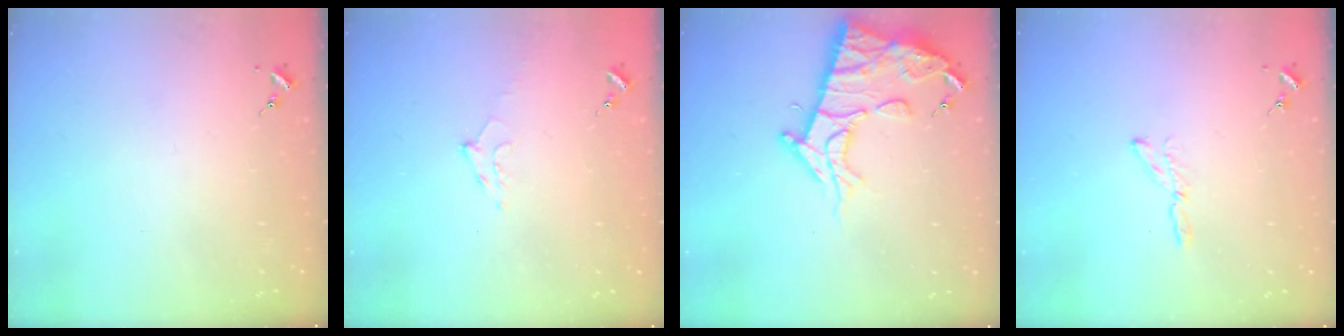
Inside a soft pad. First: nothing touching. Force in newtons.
{"total": 9.4, "press": 9.4, "slide": 0.9}
{"total": 14.8, "press": 14.7, "slide": 1.4}
{"total": 3.9, "press": 3.8, "slide": 0.4}